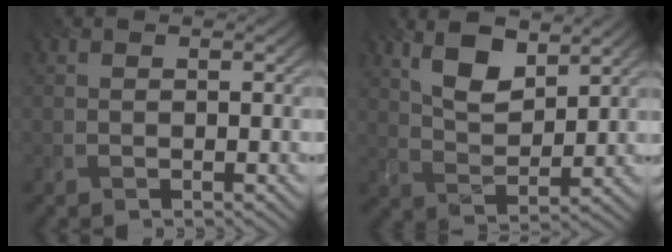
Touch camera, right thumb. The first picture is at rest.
{"total": 7.8, "force": [4.4, 3.3, 5.6], "torque": [-0.118, 0.002, 0.090]}